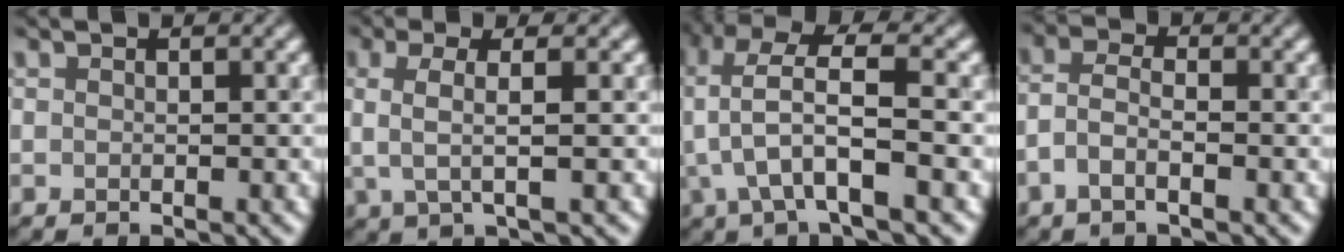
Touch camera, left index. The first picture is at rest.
{"total": 3.1, "force": [0.4, 0.9, 2.9], "torque": [-0.056, 0.006, 0.010]}
{"total": 7.1, "force": [-0.7, 2.2, 6.7], "torque": [-0.135, 0.020, -0.015]}
{"total": 2.7, "force": [-1.3, 1.1, 2.1], "torque": [-0.045, 0.010, -0.035]}